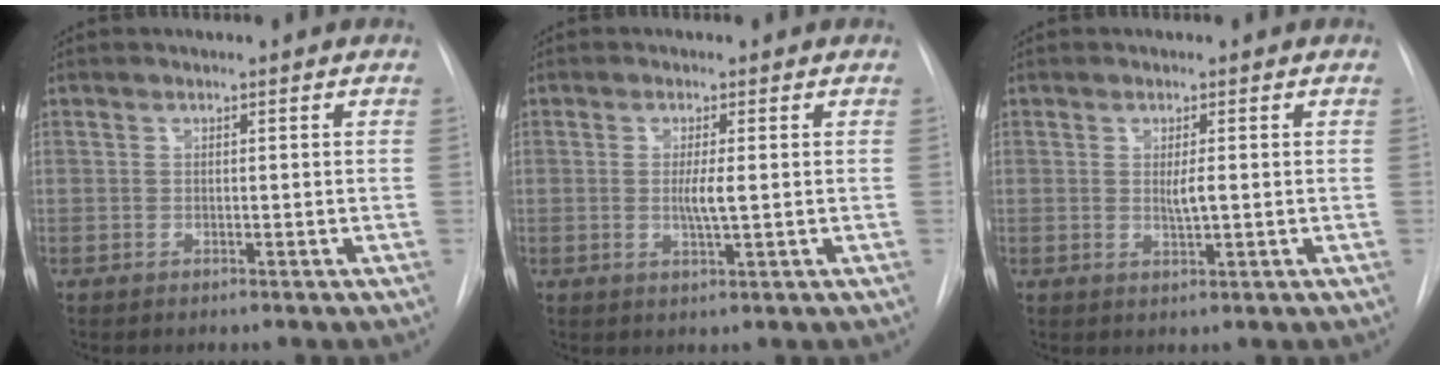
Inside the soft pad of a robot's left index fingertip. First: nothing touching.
{"total": 2.8, "force": [0.0, 0.1, 2.8], "torque": [-0.058, -0.005, 0.001]}
{"total": 2.0, "force": [0.1, 0.2, 2.0], "torque": [-0.039, -0.004, 0.003]}